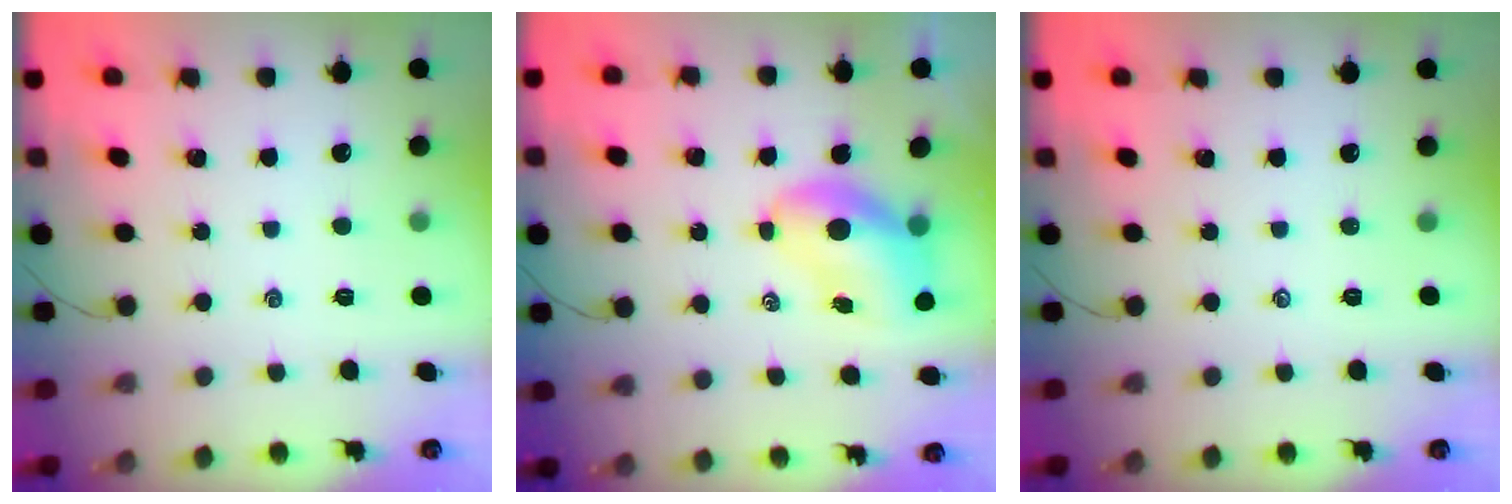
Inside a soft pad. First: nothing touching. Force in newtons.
{"total": 7.7, "press": 7.4, "slide": 2.1}
{"total": 0.0}